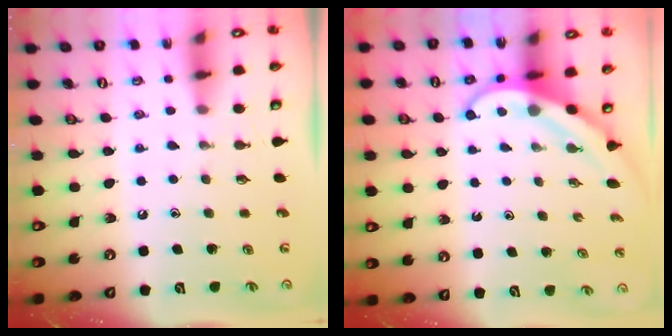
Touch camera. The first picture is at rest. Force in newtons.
{"total": 3.8, "press": 3.7, "slide": 0.3}